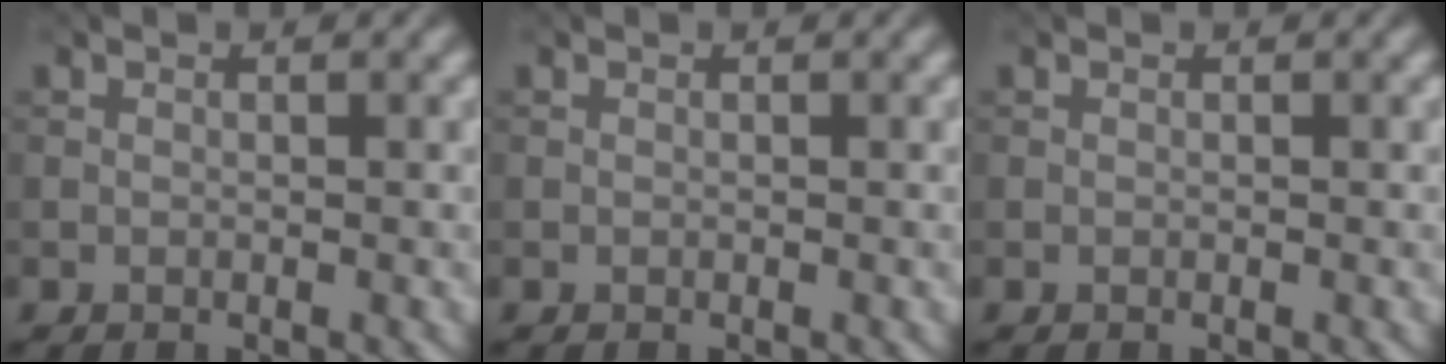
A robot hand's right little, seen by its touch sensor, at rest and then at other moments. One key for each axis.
{"total": 0.0}
{"total": 0.0}